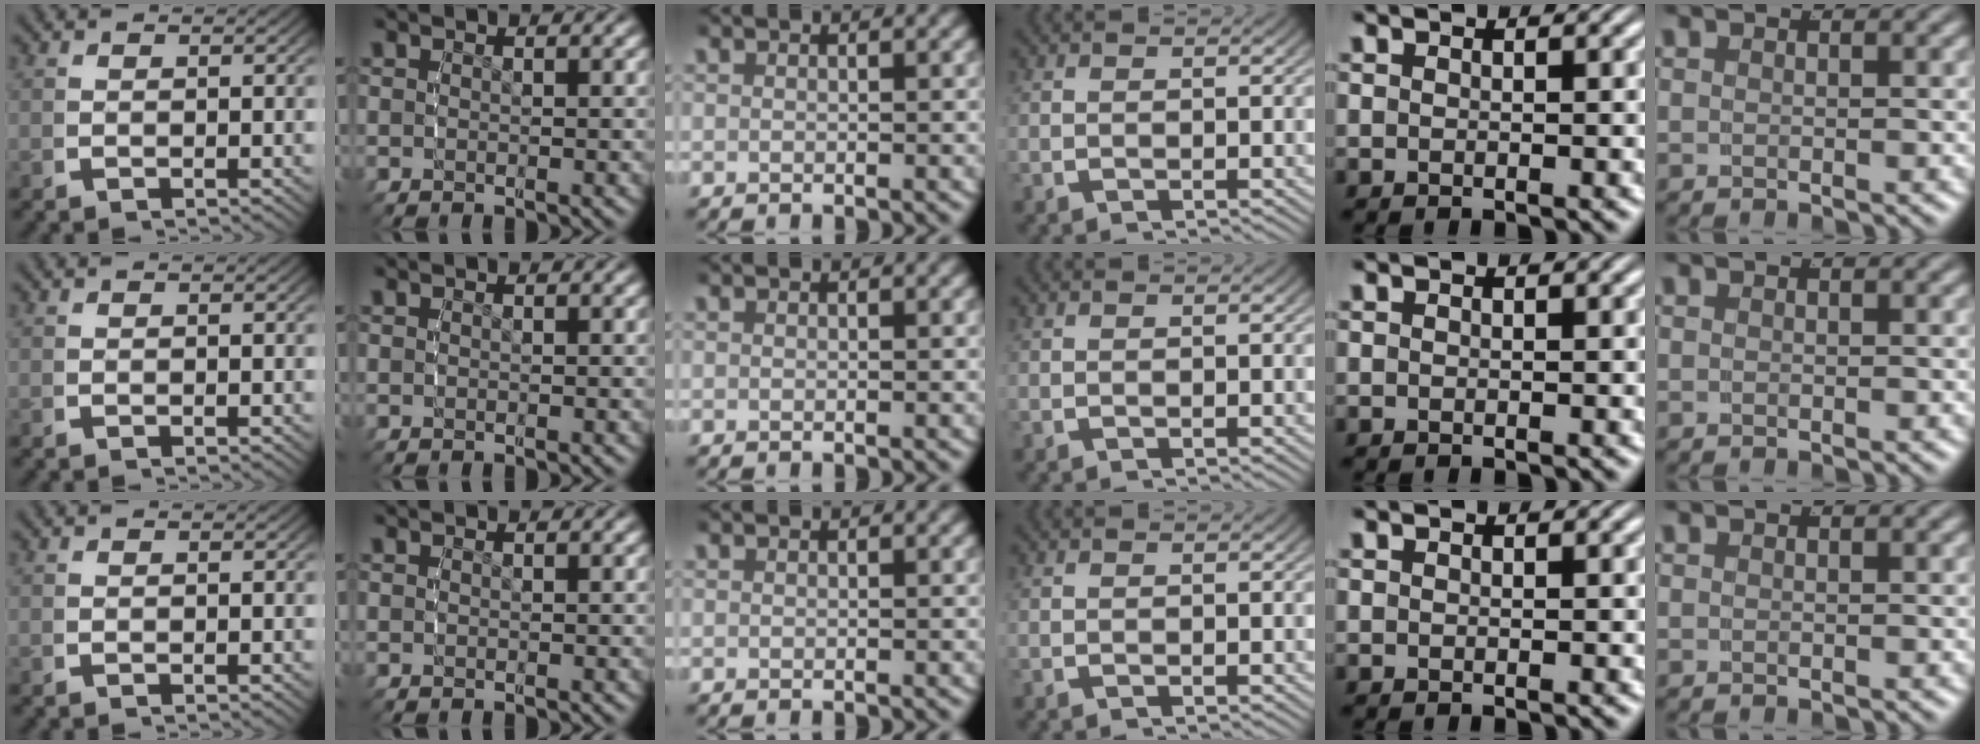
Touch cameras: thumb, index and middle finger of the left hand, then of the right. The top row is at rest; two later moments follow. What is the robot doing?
{"motion": "reach", "object": "paper towel"}